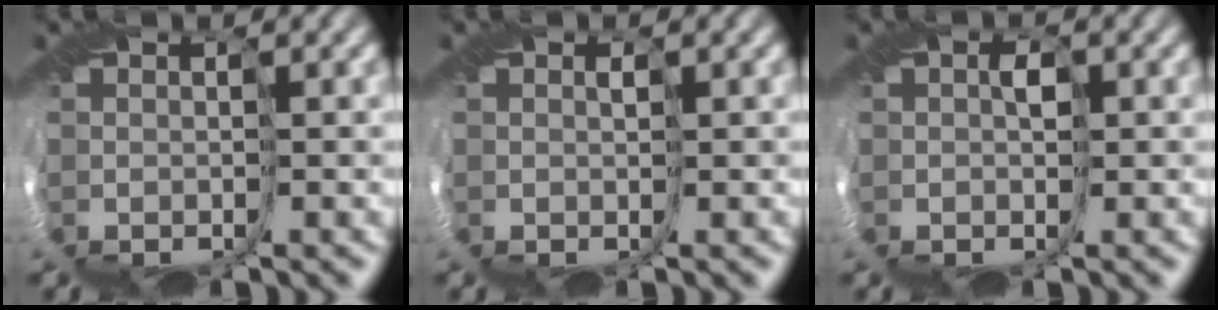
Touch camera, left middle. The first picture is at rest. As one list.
[{"total": 0.0}, {"total": 1.0, "force": [0.1, 0.5, 0.8], "torque": [-0.014, 0.003, 0.003]}]